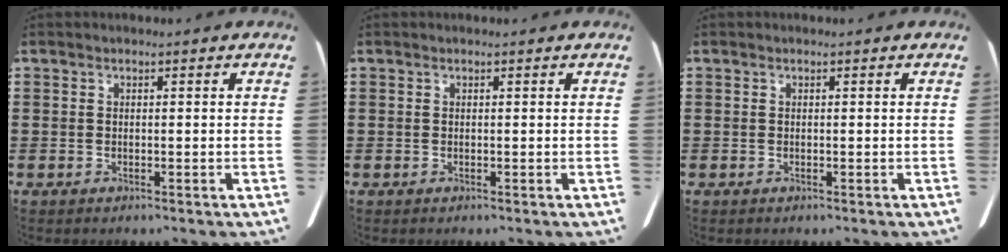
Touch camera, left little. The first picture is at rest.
{"total": 0.0}
{"total": 0.0}